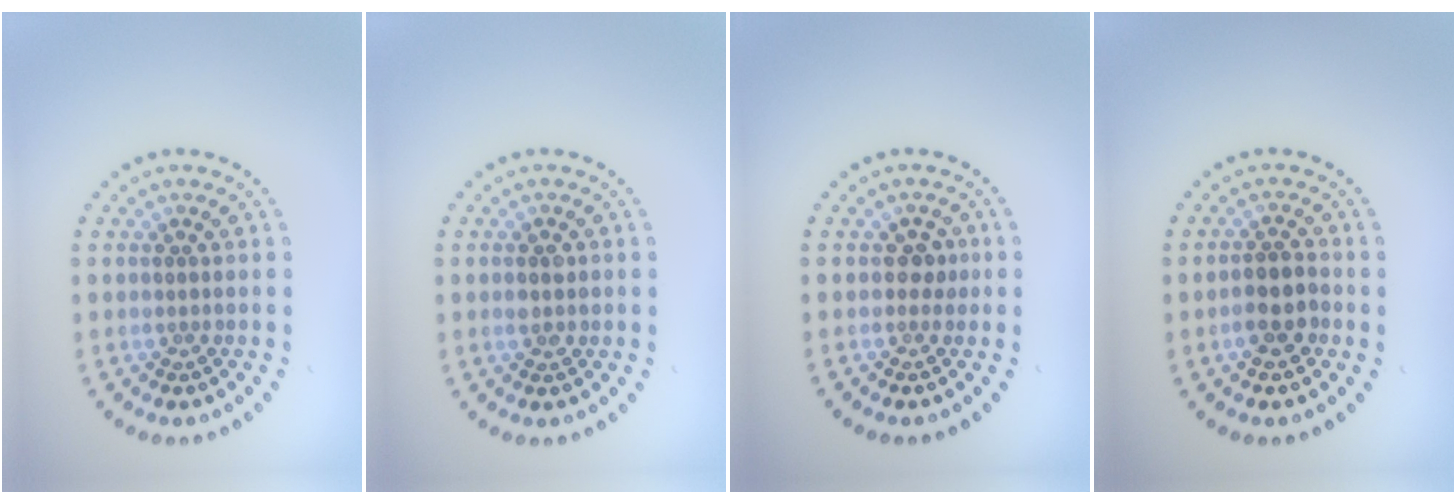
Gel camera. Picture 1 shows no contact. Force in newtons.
{"total": 1.3, "press": 1.3, "slide": 0.1}
{"total": 1.1, "press": 1.0, "slide": 0.5}
{"total": 2.6, "press": 2.4, "slide": 0.8}